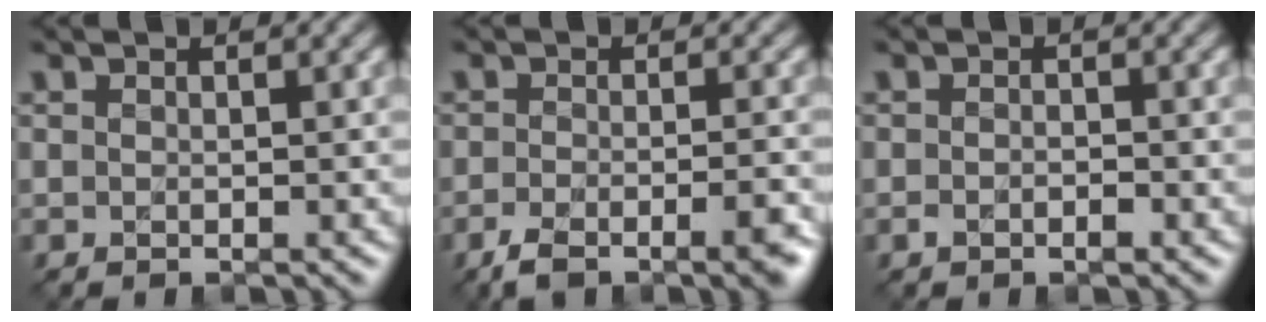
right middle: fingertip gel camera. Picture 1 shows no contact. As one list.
[{"total": 5.6, "force": [-3.7, 1.6, 4.0], "torque": [-0.065, -0.008, -0.061]}, {"total": 1.3, "force": [-0.6, 0.6, 1.0], "torque": [-0.018, 0.000, -0.011]}]